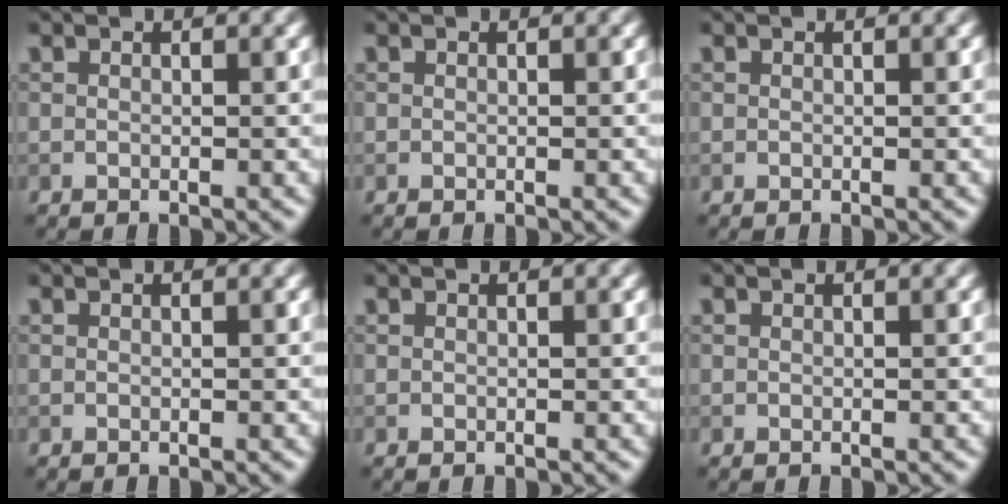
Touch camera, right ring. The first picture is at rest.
{"total": 0.0}
{"total": 0.0}
{"total": 0.0}
{"total": 0.0}
{"total": 0.0}